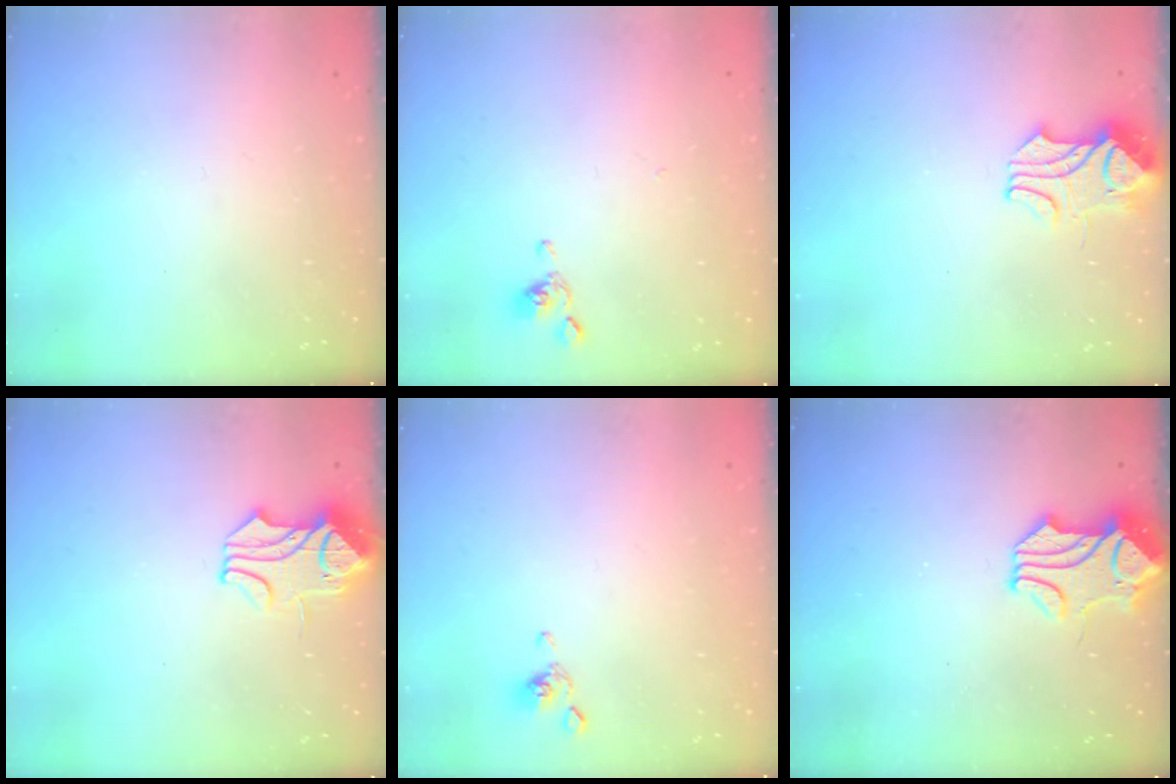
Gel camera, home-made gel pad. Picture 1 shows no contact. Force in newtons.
{"total": 2.2, "press": 2.2, "slide": 0.1}
{"total": 2.4, "press": 2.3, "slide": 0.8}
{"total": 0.9, "press": 0.7, "slide": 0.5}
{"total": 2.1, "press": 2.1, "slide": 0.5}
{"total": 1.0, "press": 0.0, "slide": 1.0}